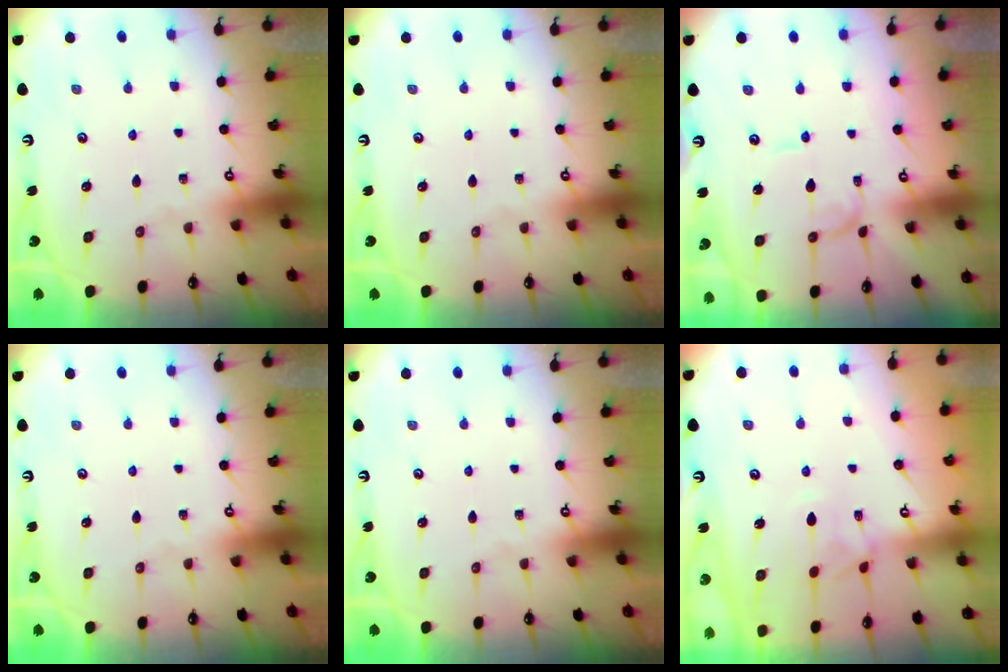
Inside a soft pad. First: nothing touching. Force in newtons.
{"total": 0.0}
{"total": 1.1, "press": 1.1, "slide": 0.0}
{"total": 0.0}
{"total": 0.0}
{"total": 0.8, "press": 0.1, "slide": 0.7}